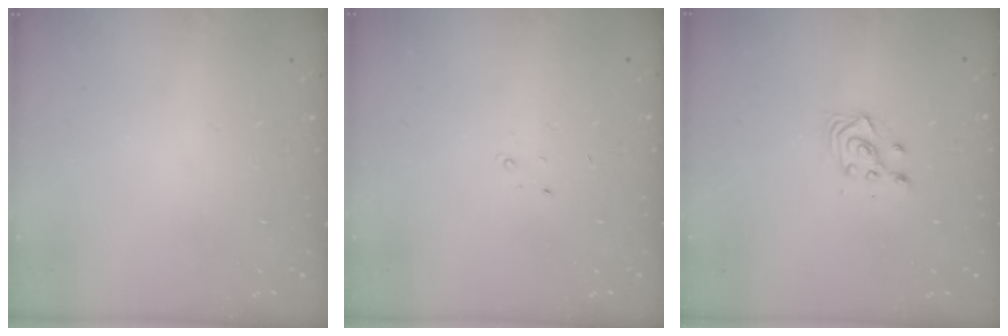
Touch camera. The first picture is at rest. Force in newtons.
{"total": 1.5, "press": 1.5, "slide": 0.2}
{"total": 3.6, "press": 3.4, "slide": 1.2}